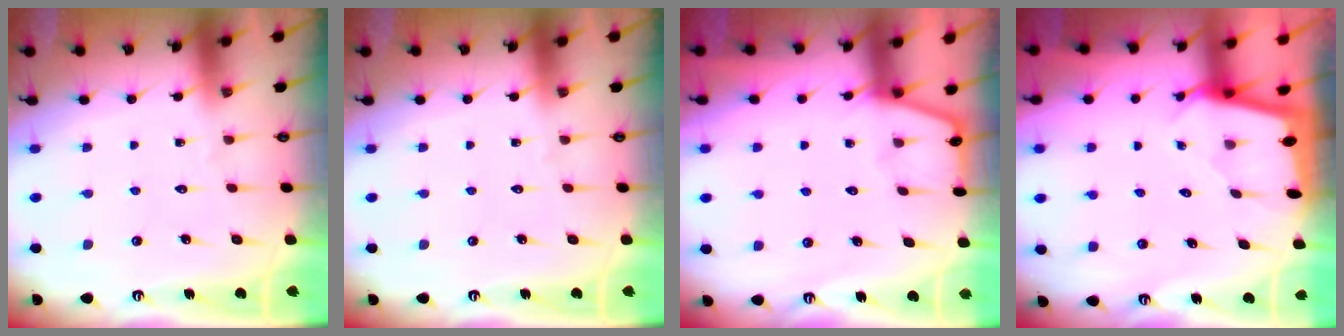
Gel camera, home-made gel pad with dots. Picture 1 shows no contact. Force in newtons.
{"total": 0.0}
{"total": 2.7, "press": 2.7, "slide": 0.4}
{"total": 1.7, "press": 1.7, "slide": 0.2}